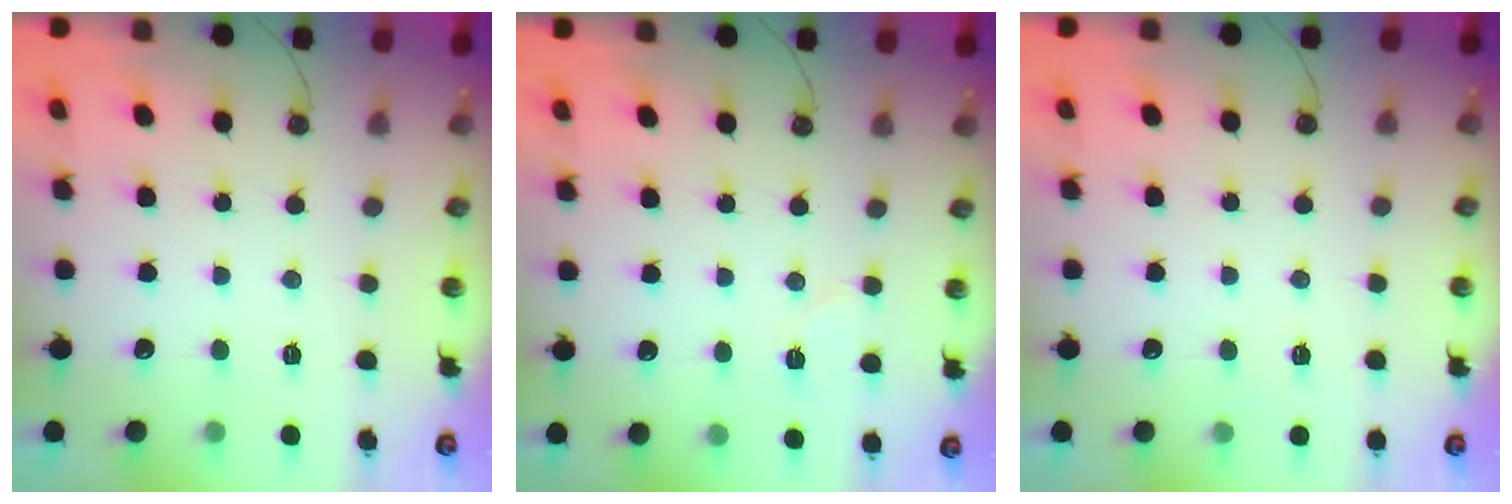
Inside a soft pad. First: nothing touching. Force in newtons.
{"total": 5.6, "press": 4.9, "slide": 2.6}
{"total": 3.5, "press": 3.5, "slide": 0.7}